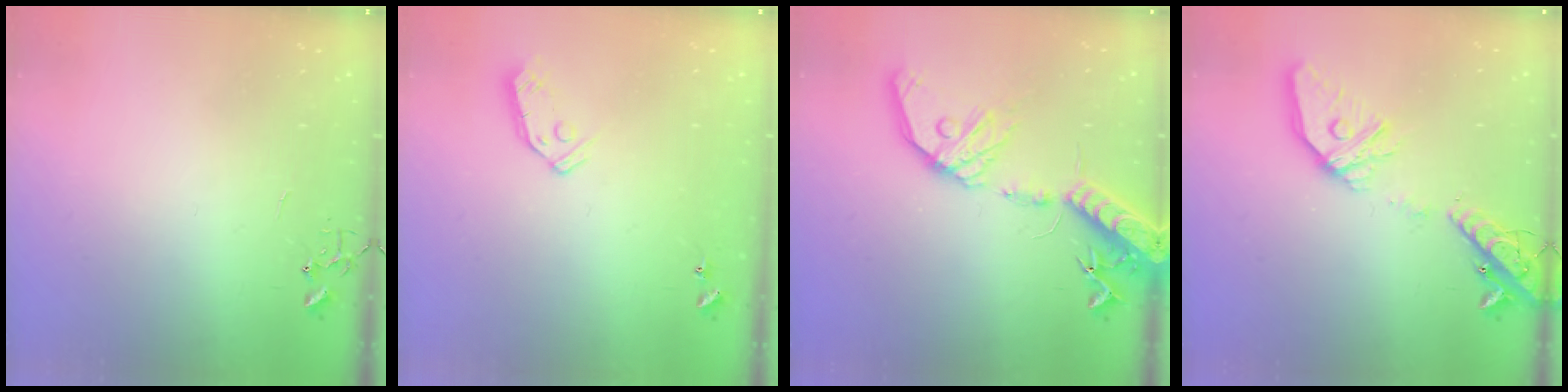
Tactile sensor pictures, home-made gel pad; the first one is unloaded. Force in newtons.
{"total": 7.5, "press": 7.5, "slide": 0.4}
{"total": 20.1, "press": 19.7, "slide": 3.7}
{"total": 20.2, "press": 20.0, "slide": 3.0}